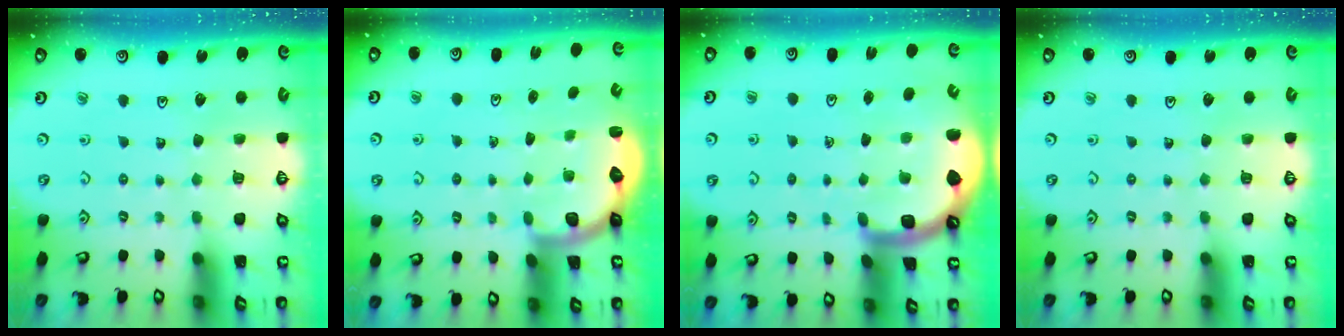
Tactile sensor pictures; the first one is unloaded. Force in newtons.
{"total": 2.5, "press": 2.2, "slide": 1.3}
{"total": 6.0, "press": 5.4, "slide": 2.7}
{"total": 0.0}